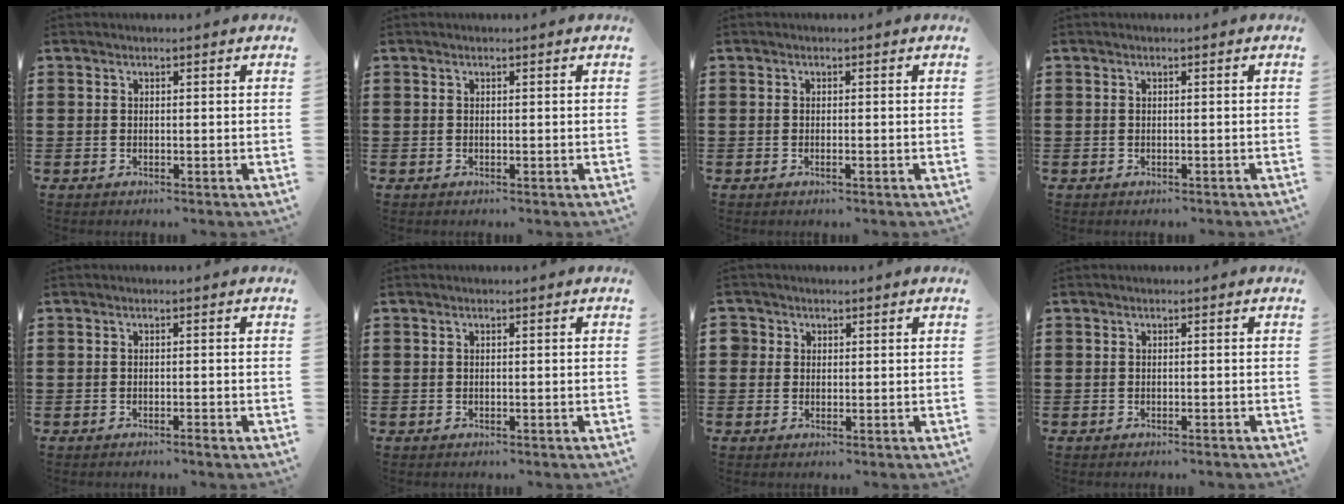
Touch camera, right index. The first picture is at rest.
{"total": 0.0}
{"total": 0.5, "force": [-0.3, 0.0, 0.4], "torque": [-0.008, -0.003, -0.004]}
{"total": 0.0}
{"total": 0.9, "force": [-0.7, 0.0, 0.5], "torque": [-0.011, -0.003, -0.013]}
{"total": 0.0}
{"total": 1.5, "force": [0.6, 1.4, 0.0], "torque": [-0.007, 0.008, 0.010]}
{"total": 0.6, "force": [-0.6, 0.0, 0.1], "torque": [-0.004, -0.003, -0.011]}